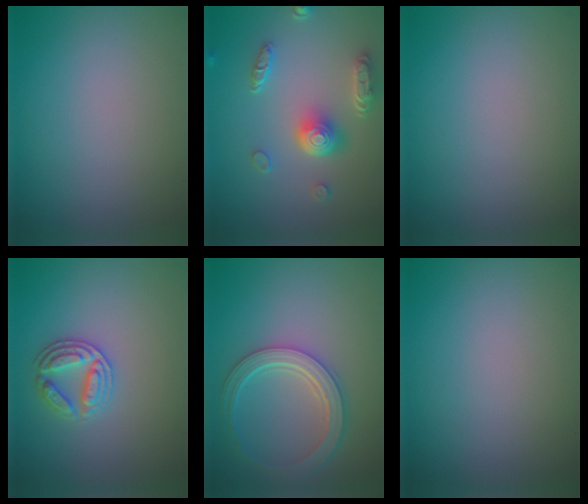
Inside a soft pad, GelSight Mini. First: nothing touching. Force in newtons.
{"total": 4.8, "press": 3.7, "slide": 3.0}
{"total": 0.0}
{"total": 2.8, "press": 2.8, "slide": 0.2}
{"total": 5.1, "press": 4.0, "slide": 3.1}
{"total": 0.0}